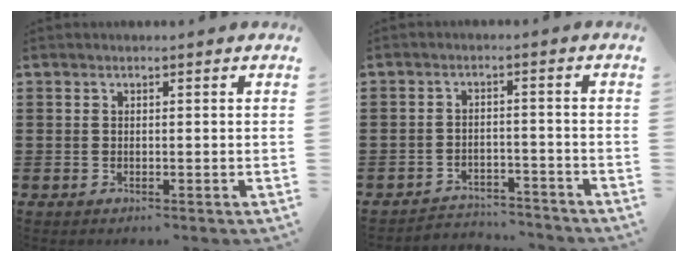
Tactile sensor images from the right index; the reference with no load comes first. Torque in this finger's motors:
{"motor_torque": [-0.72, 0.34, -0.67, -0.21]}